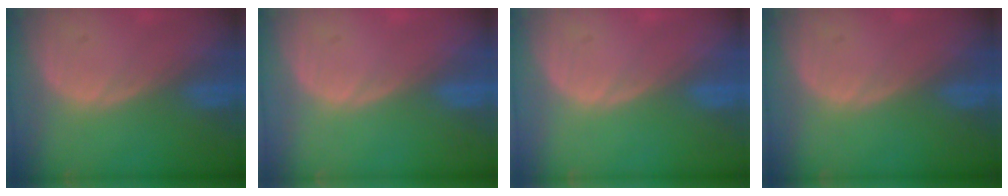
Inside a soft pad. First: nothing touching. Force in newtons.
{"total": 0.0}
{"total": 0.0}
{"total": 0.0}